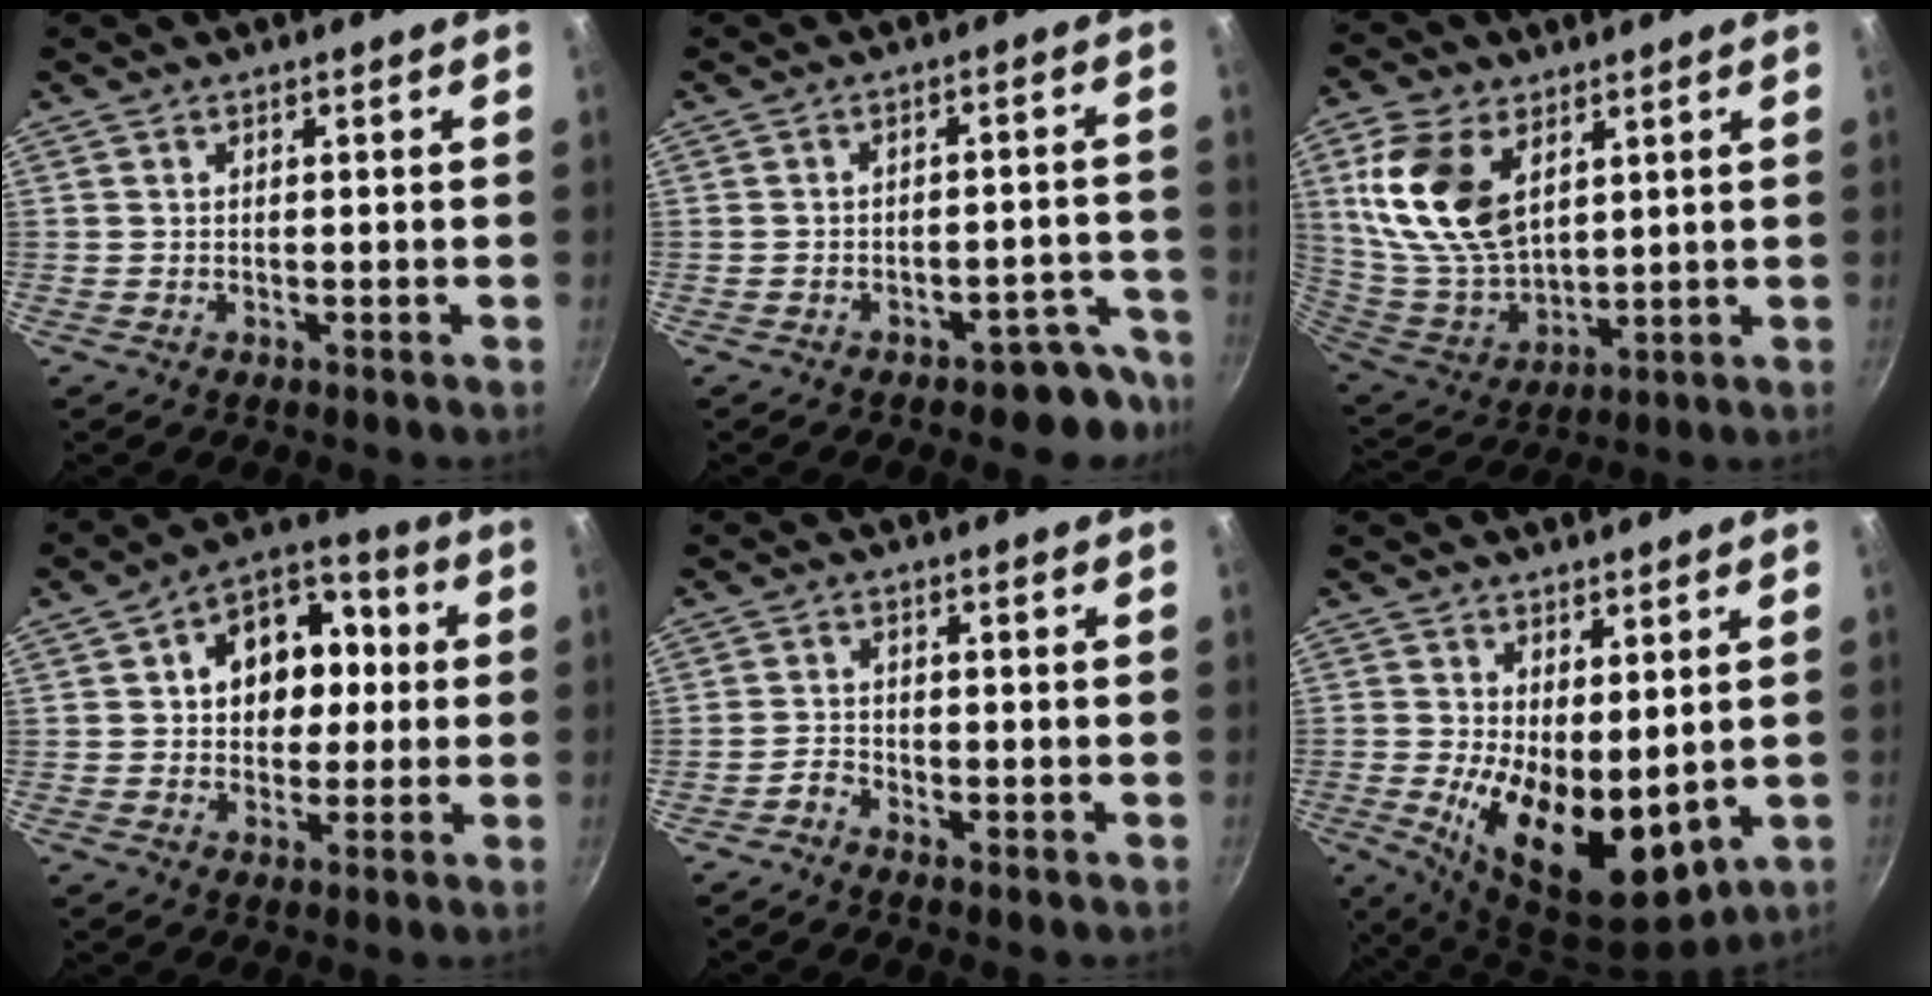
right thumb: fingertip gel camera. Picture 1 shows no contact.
{"total": 6.5, "force": [-5.3, 3.3, 1.8], "torque": [0.038, 0.070, -0.056]}
{"total": 17.2, "force": [6.1, 10.7, 12.1], "torque": [-0.220, -0.028, 0.131]}
{"total": 14.2, "force": [1.9, 10.8, 9.0], "torque": [-0.088, 0.026, 0.019]}
{"total": 1.9, "force": [-1.4, 0.9, 0.8], "torque": [-0.022, 0.014, -0.033]}
{"total": 13.5, "force": [0.0, 6.9, 11.6], "torque": [-0.171, -0.034, 0.018]}